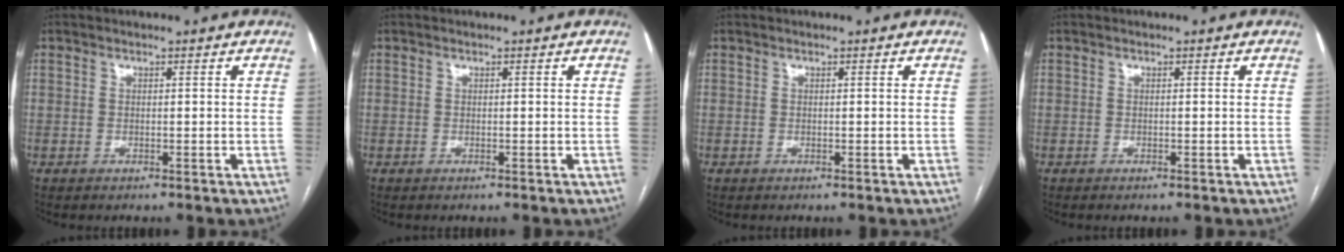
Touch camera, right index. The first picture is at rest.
{"total": 0.0}
{"total": 0.0}
{"total": 0.0}